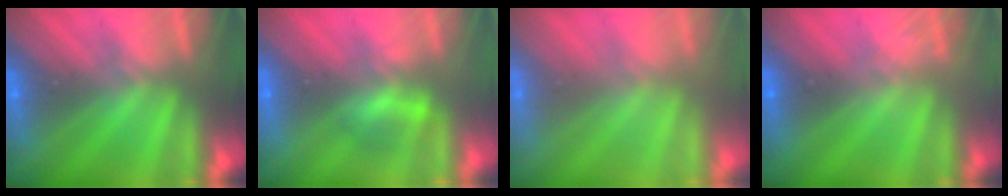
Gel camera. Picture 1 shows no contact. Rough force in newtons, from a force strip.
{"total": 2.2}
{"total": 2.7}
{"total": 1.6}